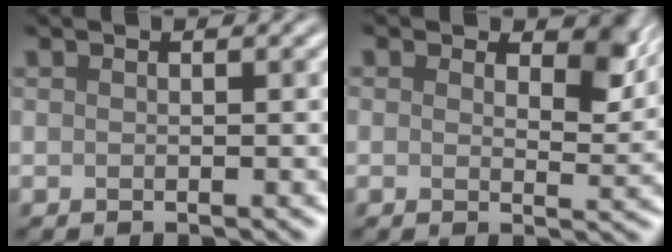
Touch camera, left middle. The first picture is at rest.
{"total": 3.4, "force": [1.7, 1.9, 2.2], "torque": [-0.033, -0.005, 0.022]}